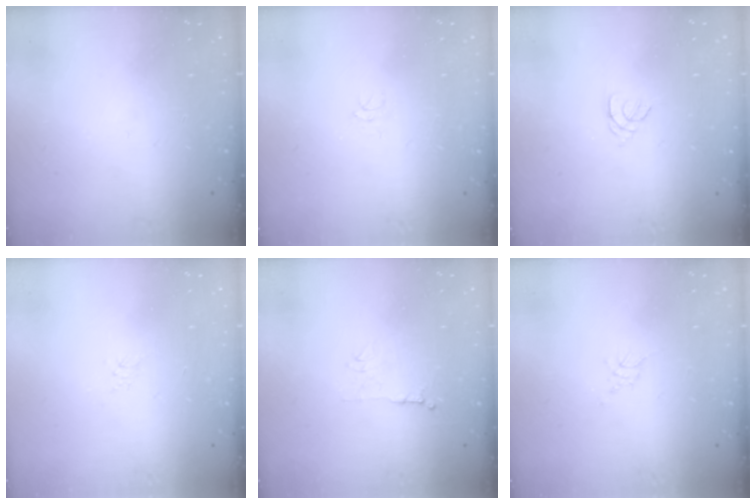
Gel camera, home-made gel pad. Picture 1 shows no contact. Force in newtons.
{"total": 3.4, "press": 3.4, "slide": 0.2}
{"total": 1.1, "press": 1.0, "slide": 0.3}
{"total": 1.7, "press": 1.6, "slide": 0.4}
{"total": 5.2, "press": 5.2, "slide": 0.4}
{"total": 2.1, "press": 2.1, "slide": 0.5}